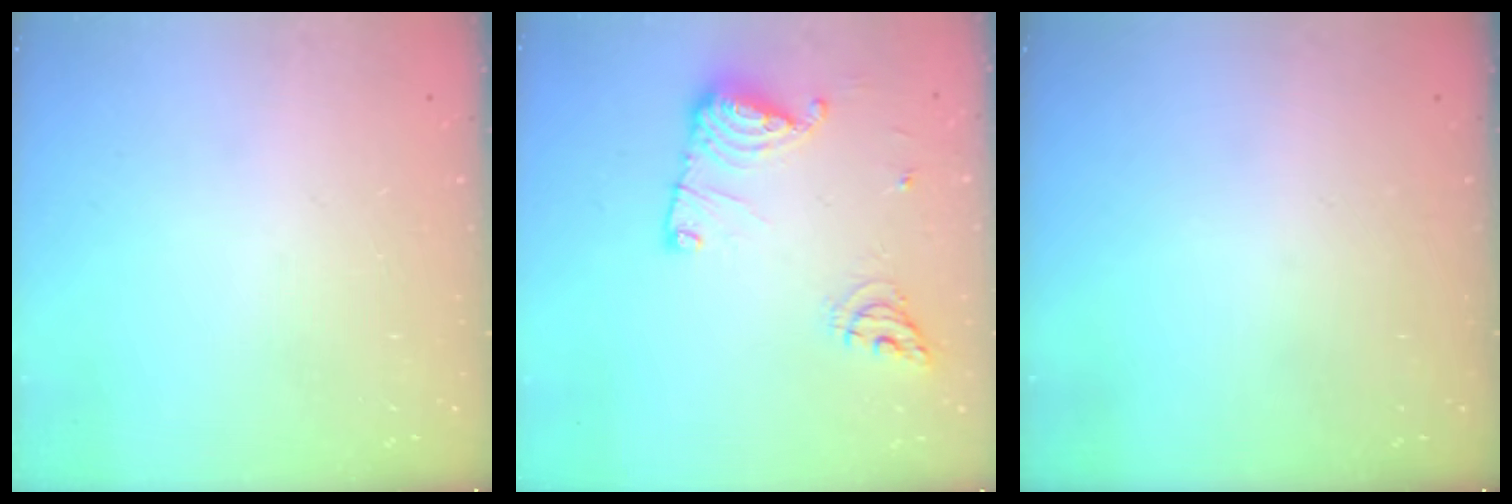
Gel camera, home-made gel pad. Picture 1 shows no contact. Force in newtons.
{"total": 13.5, "press": 13.4, "slide": 1.2}
{"total": 0.0}